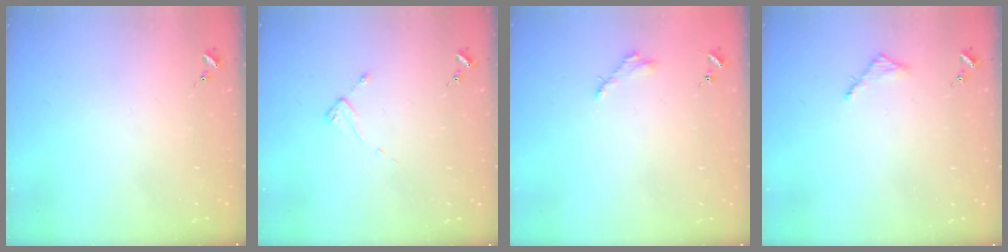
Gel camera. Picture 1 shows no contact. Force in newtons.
{"total": 2.0, "press": 1.9, "slide": 0.4}
{"total": 2.8, "press": 2.8, "slide": 0.3}
{"total": 2.7, "press": 2.7, "slide": 0.3}